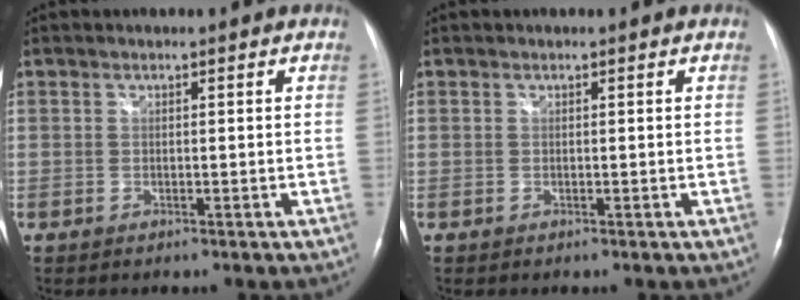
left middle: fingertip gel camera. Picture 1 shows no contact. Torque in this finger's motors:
{"motor_torque": [0.13, -0.04, -0.10, 0.00]}